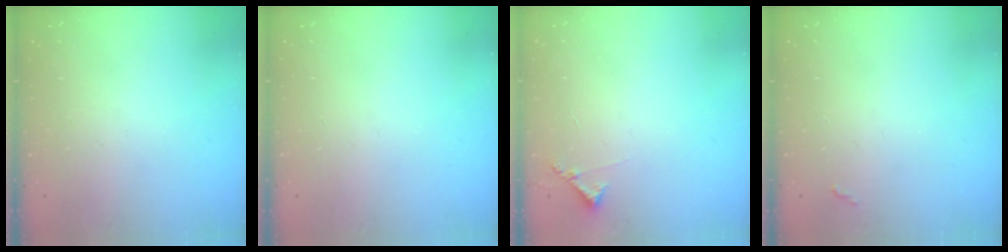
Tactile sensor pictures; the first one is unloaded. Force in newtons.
{"total": 0.0}
{"total": 6.4, "press": 6.4, "slide": 0.5}
{"total": 2.8, "press": 2.8, "slide": 0.4}